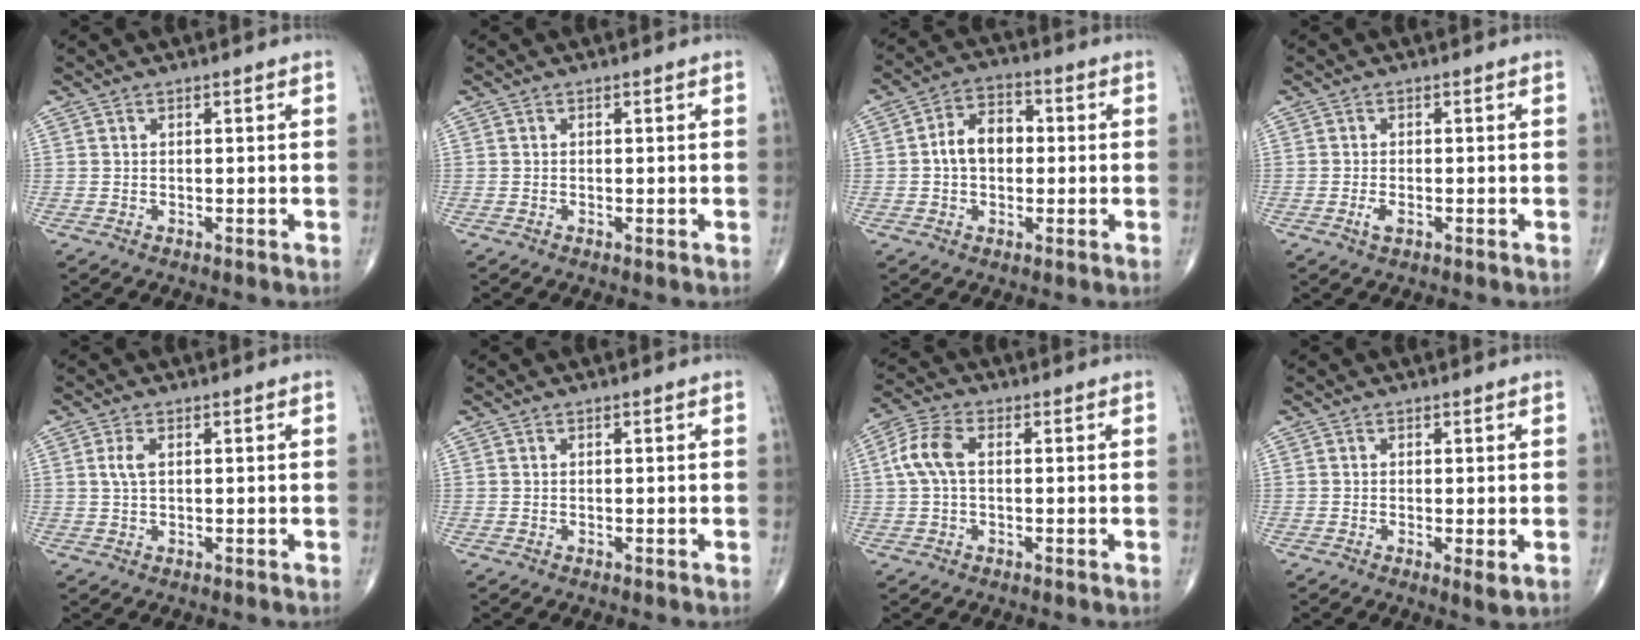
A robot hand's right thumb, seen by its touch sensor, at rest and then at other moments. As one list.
[{"total": 0.0}, {"total": 7.9, "force": [0.1, 5.5, 5.7], "torque": [-0.081, 0.024, -0.006]}, {"total": 1.8, "force": [-0.7, 0.8, 1.5], "torque": [-0.031, -0.001, -0.012]}, {"total": 2.4, "force": [0.6, 1.1, 2.1], "torque": [-0.051, 0.005, 0.013]}, {"total": 0.0}, {"total": 6.4, "force": [0.7, 3.6, 5.2], "torque": [-0.124, 0.020, 0.009]}, {"total": 2.1, "force": [-0.3, 0.4, 2.1], "torque": [-0.040, -0.010, -0.007]}]